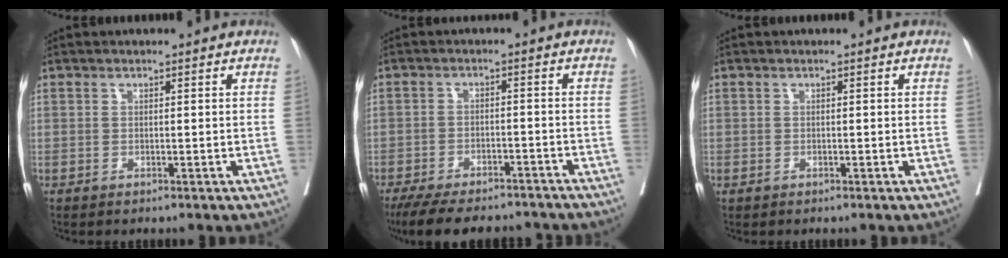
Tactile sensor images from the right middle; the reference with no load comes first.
{"total": 15.0, "force": [-13.2, 3.8, 5.9], "torque": [-0.116, -0.004, -0.182]}
{"total": 0.0}